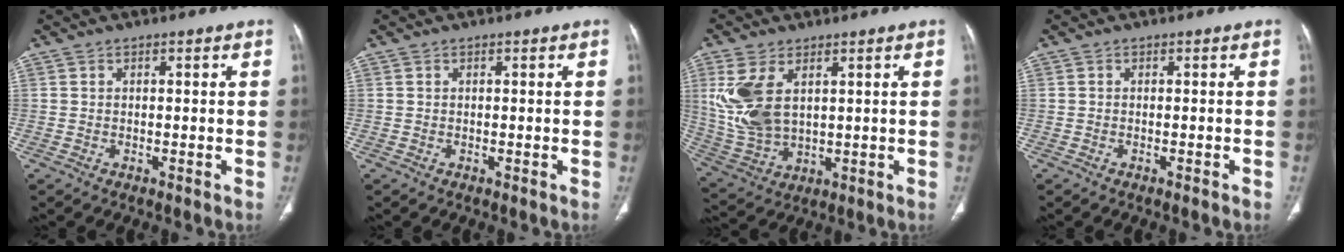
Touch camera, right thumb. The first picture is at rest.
{"total": 0.0}
{"total": 11.9, "force": [3.7, 6.8, 9.0], "torque": [-0.196, -0.011, 0.089]}
{"total": 0.7, "force": [-0.5, 0.1, 0.5], "torque": [-0.013, -0.002, -0.006]}